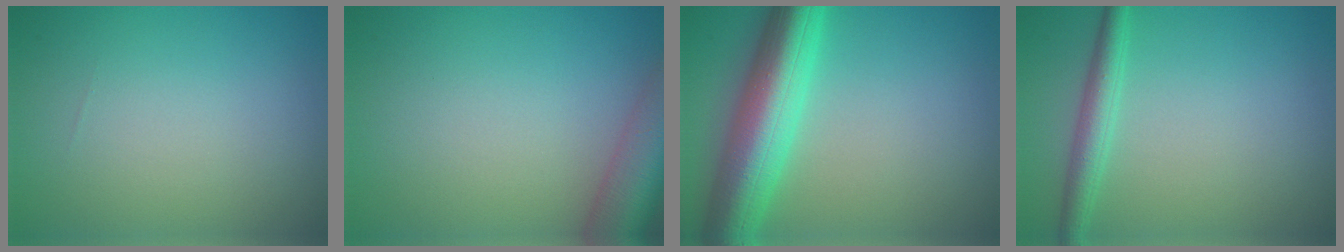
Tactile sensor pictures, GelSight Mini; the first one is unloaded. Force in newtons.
{"total": 6.4, "press": 6.4, "slide": 0.4}
{"total": 9.1, "press": 9.0, "slide": 0.5}
{"total": 2.6, "press": 2.6, "slide": 0.0}